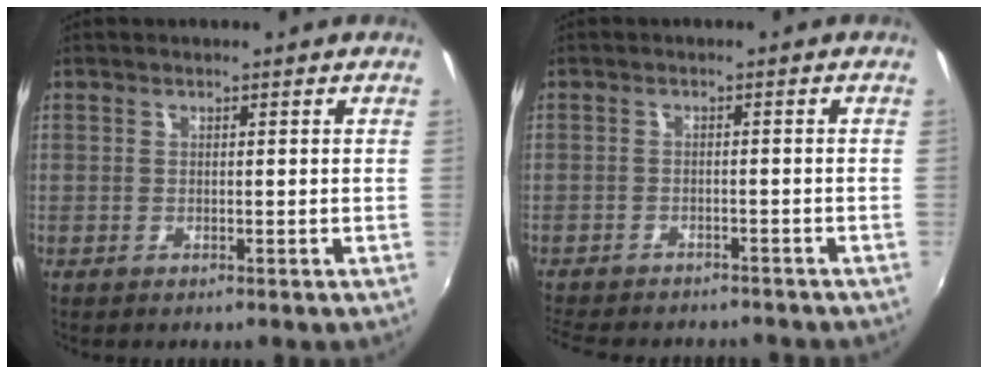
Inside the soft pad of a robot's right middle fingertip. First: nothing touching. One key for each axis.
{"total": 11.1, "fx": -9.7, "fy": 3.3, "fz": 4.2, "tx": -0.102, "ty": -0.020, "tz": -0.142}